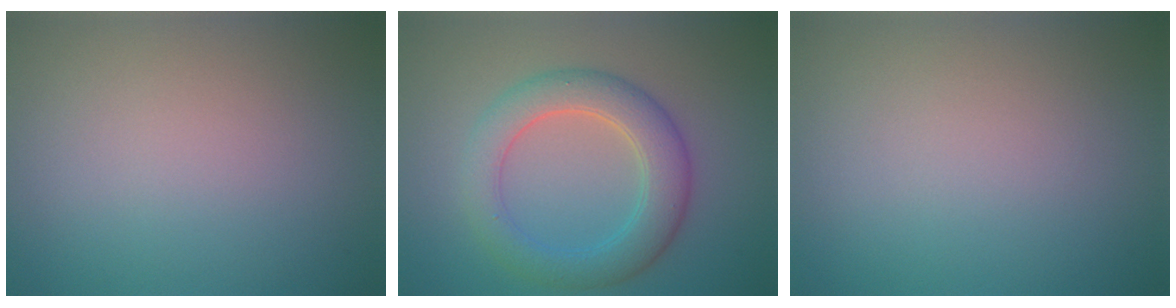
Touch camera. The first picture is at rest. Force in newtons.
{"total": 5.3, "press": 5.3, "slide": 0.1}
{"total": 0.0}